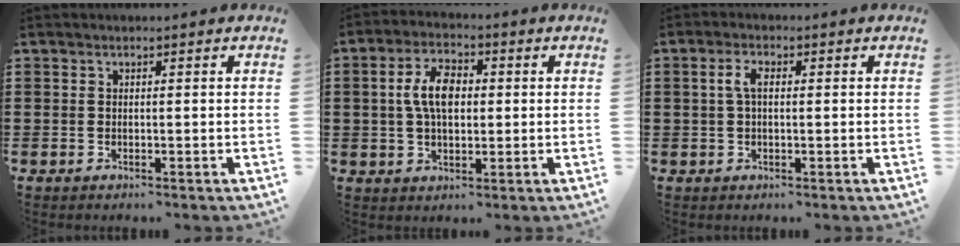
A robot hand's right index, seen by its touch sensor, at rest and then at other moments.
{"total": 7.0, "force": [0.7, 3.6, 5.9], "torque": [-0.126, 0.013, 0.008]}
{"total": 2.9, "force": [0.3, 1.2, 2.7], "torque": [-0.062, 0.004, 0.001]}